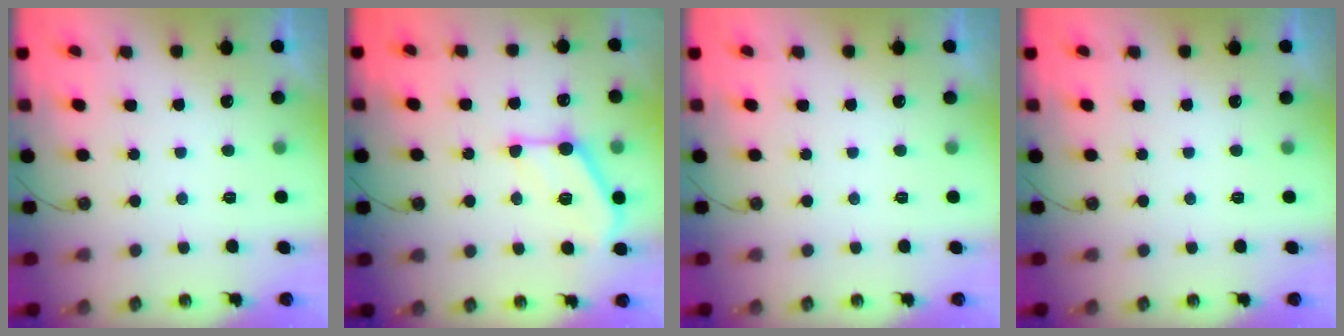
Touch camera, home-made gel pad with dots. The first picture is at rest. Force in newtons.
{"total": 13.3, "press": 13.3, "slide": 0.5}
{"total": 0.0}
{"total": 0.0}